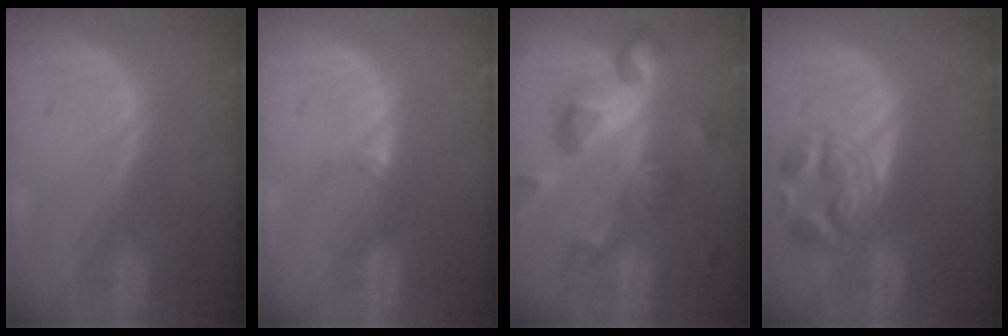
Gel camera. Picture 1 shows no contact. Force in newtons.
{"total": 2.2, "press": 1.7, "slide": 1.3}
{"total": 10.6, "press": 9.4, "slide": 4.7}
{"total": 6.0, "press": 6.0, "slide": 0.4}